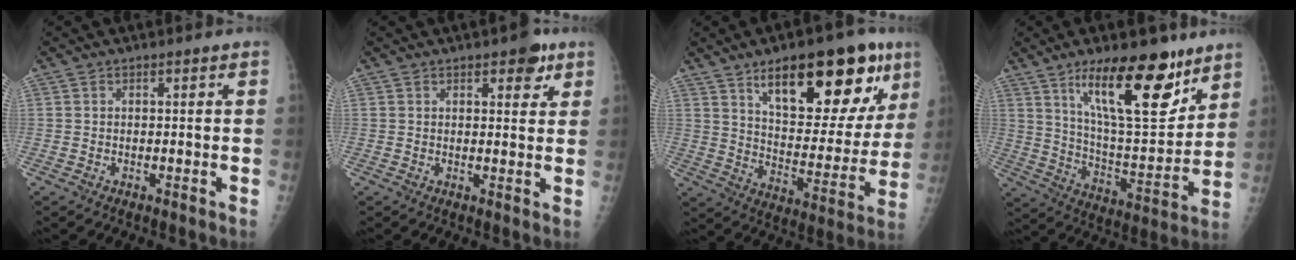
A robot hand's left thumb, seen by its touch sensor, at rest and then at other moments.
{"total": 4.4, "force": [2.5, 2.1, 2.9], "torque": [-0.017, -0.009, 0.028]}
{"total": 23.9, "force": [12.6, 9.6, 17.8], "torque": [-0.207, -0.041, 0.193]}
{"total": 20.3, "force": [12.3, 6.8, 14.7], "torque": [-0.191, -0.076, 0.211]}